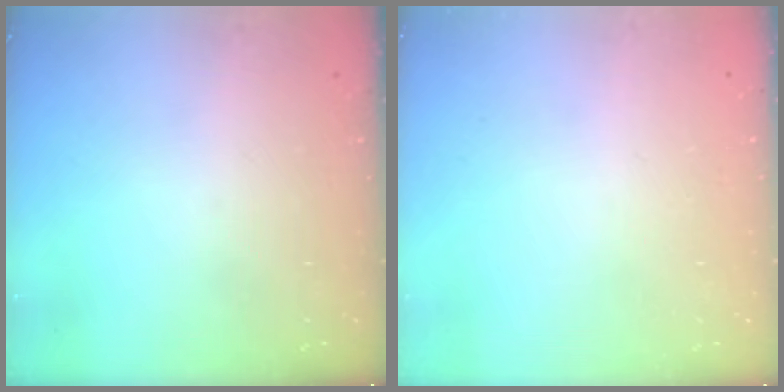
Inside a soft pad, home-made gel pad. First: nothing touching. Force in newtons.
{"total": 2.6, "press": 2.6, "slide": 0.2}